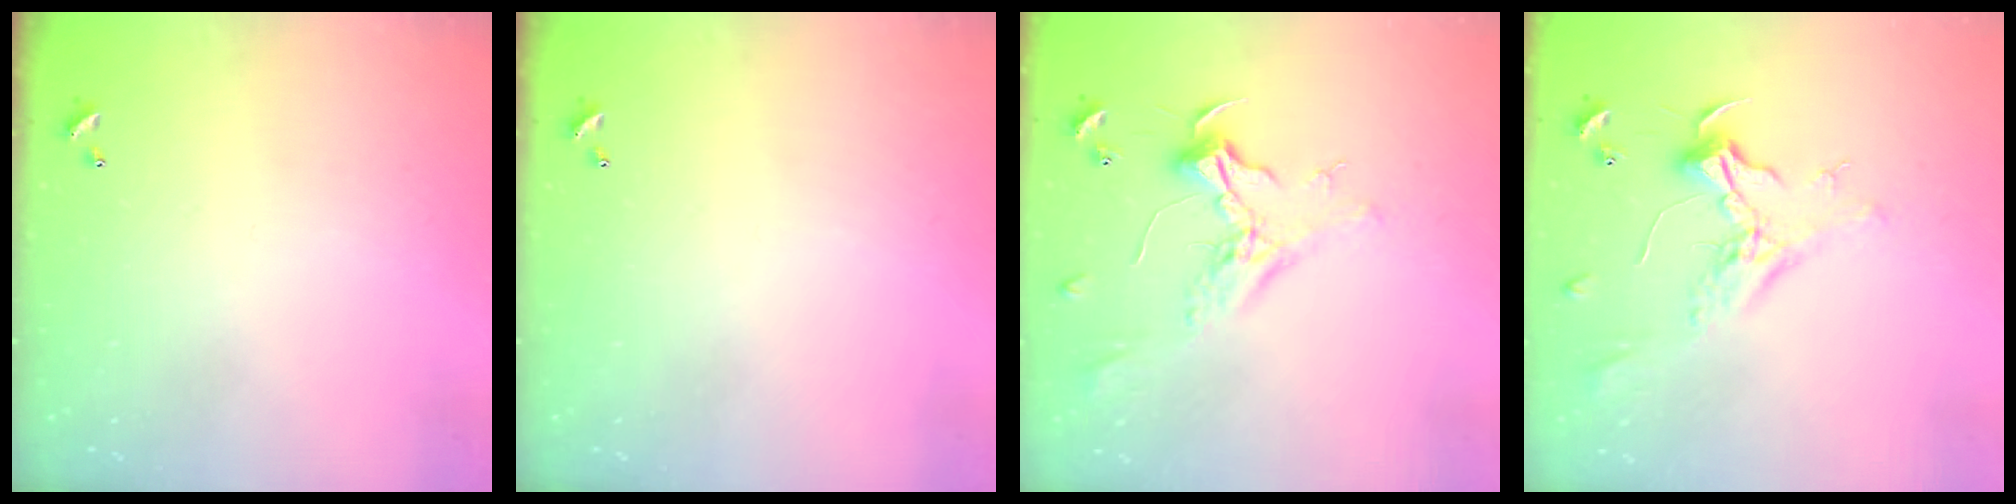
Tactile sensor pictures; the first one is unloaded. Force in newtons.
{"total": 0.0}
{"total": 2.5, "press": 2.3, "slide": 0.8}
{"total": 2.5, "press": 2.3, "slide": 0.8}